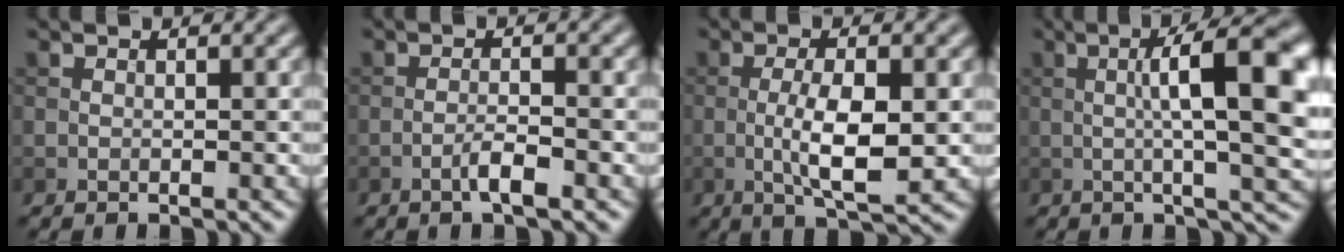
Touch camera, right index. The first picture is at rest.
{"total": 2.3, "force": [-1.2, 0.3, 1.9], "torque": [-0.036, 0.007, -0.026]}
{"total": 6.0, "force": [-0.6, 1.6, 5.7], "torque": [-0.109, -0.004, -0.010]}
{"total": 11.3, "force": [1.2, 2.6, 10.9], "torque": [-0.142, 0.013, 0.015]}